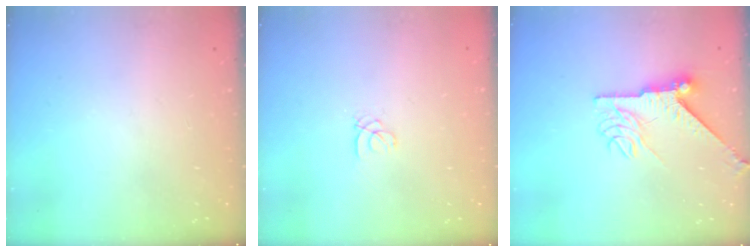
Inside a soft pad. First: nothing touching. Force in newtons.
{"total": 1.0, "press": 1.0, "slide": 0.1}
{"total": 9.0, "press": 9.0, "slide": 0.6}